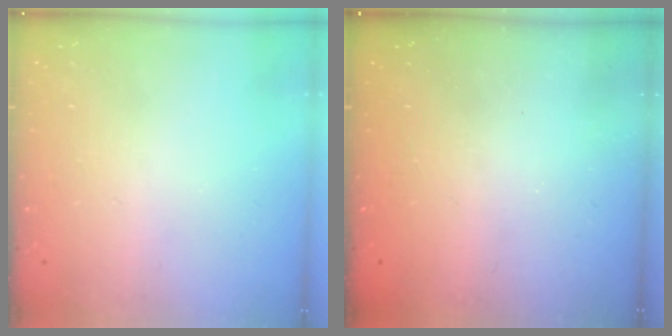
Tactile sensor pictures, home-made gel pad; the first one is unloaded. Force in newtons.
{"total": 2.5, "press": 2.4, "slide": 0.7}